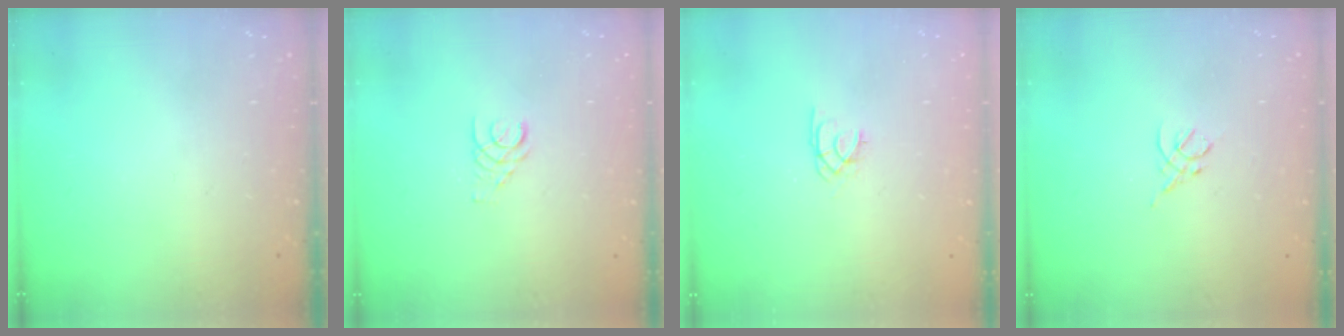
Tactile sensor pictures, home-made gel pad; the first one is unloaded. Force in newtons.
{"total": 1.7, "press": 1.7, "slide": 0.2}
{"total": 1.8, "press": 1.8, "slide": 0.3}
{"total": 3.0, "press": 3.0, "slide": 0.7}